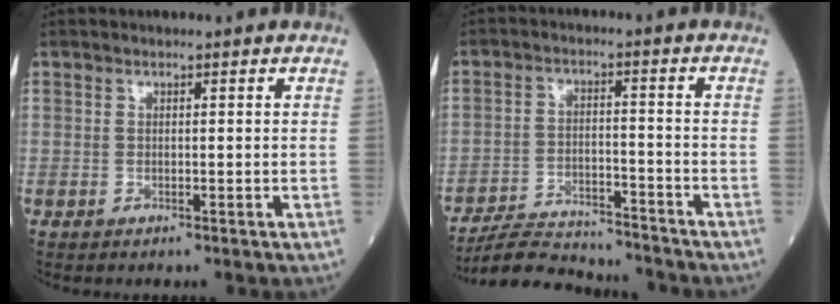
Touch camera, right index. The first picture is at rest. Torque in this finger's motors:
{"motor_torque": [0.07, -0.80, 0.30, 0.06]}